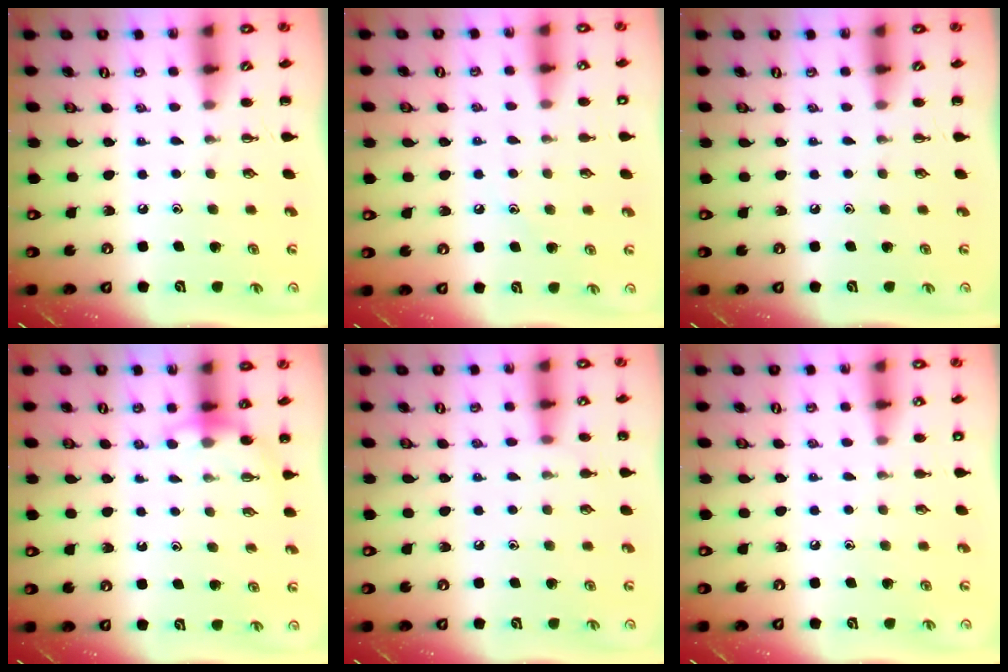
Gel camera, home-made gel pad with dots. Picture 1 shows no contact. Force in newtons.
{"total": 7.8, "press": 7.6, "slide": 1.9}
{"total": 0.0}
{"total": 5.6, "press": 5.4, "slide": 1.3}
{"total": 5.5, "press": 5.1, "slide": 2.1}
{"total": 5.7, "press": 5.4, "slide": 1.9}